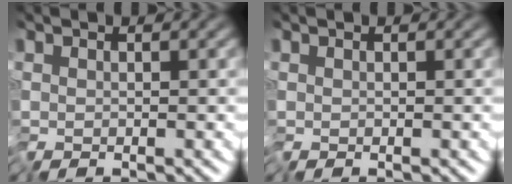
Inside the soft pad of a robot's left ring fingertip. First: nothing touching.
{"total": 0.0}